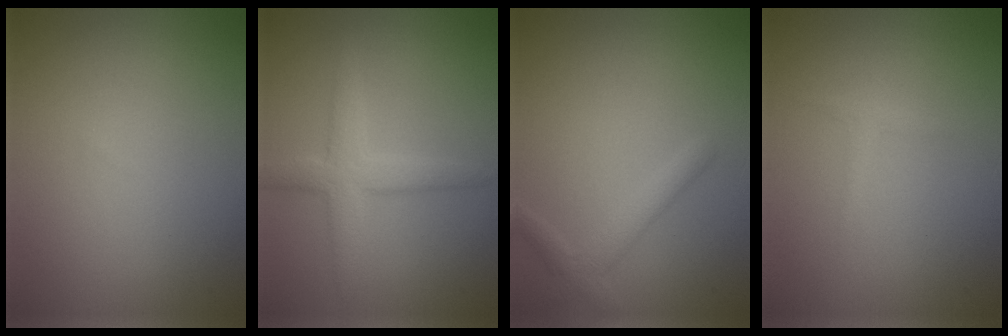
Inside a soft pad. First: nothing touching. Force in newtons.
{"total": 3.5, "press": 3.5, "slide": 0.0}
{"total": 2.0, "press": 2.0, "slide": 0.1}
{"total": 0.8, "press": 0.8, "slide": 0.1}